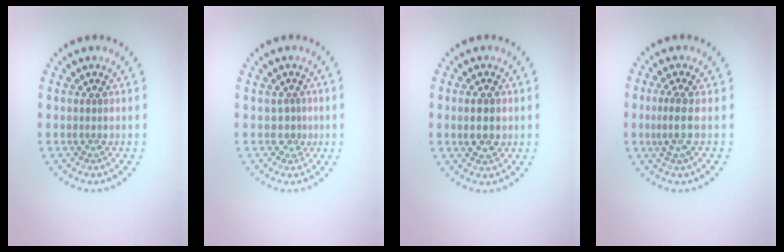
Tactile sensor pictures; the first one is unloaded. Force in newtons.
{"total": 1.2, "press": 0.5, "slide": 1.0}
{"total": 2.2, "press": 2.2, "slide": 0.1}
{"total": 2.0, "press": 1.6, "slide": 1.2}